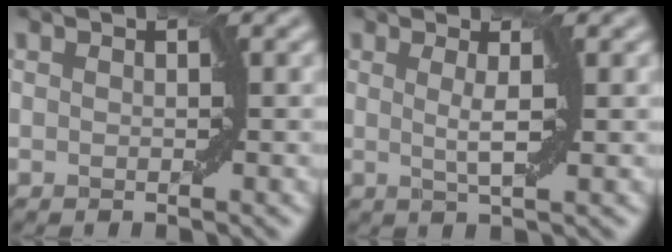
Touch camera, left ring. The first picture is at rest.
{"total": 2.3, "force": [0.5, 0.3, 2.2], "torque": [-0.038, -0.002, 0.008]}